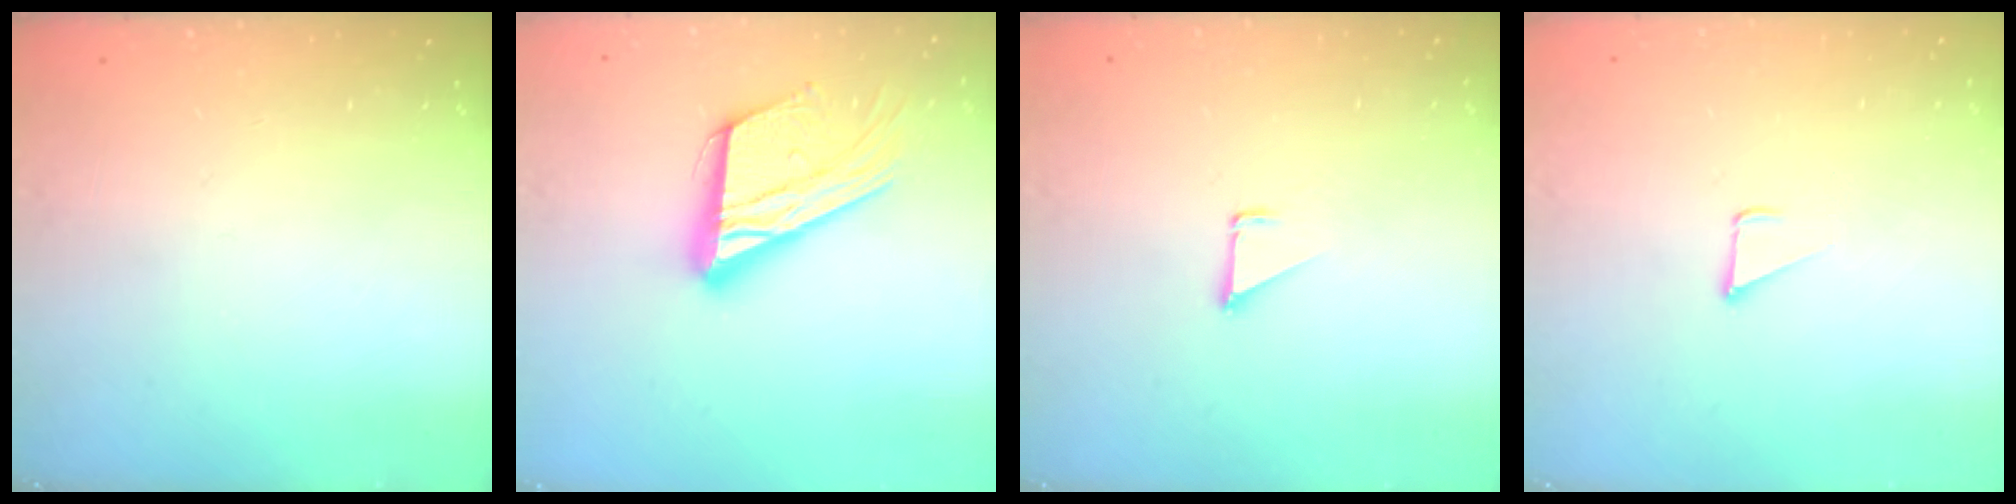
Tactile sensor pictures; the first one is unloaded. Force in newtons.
{"total": 17.5, "press": 17.4, "slide": 1.4}
{"total": 1.1, "press": 1.1, "slide": 0.1}
{"total": 2.4, "press": 2.4, "slide": 0.2}